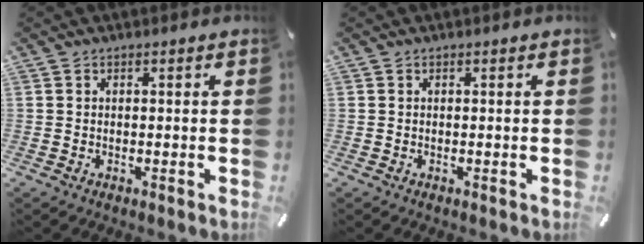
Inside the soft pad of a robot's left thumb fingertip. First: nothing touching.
{"total": 0.0}